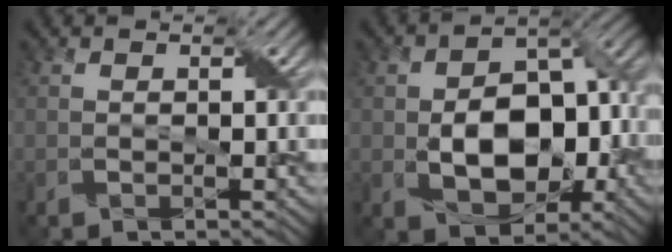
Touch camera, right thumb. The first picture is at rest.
{"total": 11.8, "force": [-2.2, 7.7, 8.7], "torque": [-0.141, -0.003, -0.035]}